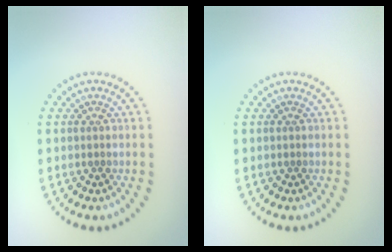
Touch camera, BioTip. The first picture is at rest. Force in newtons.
{"total": 0.0}